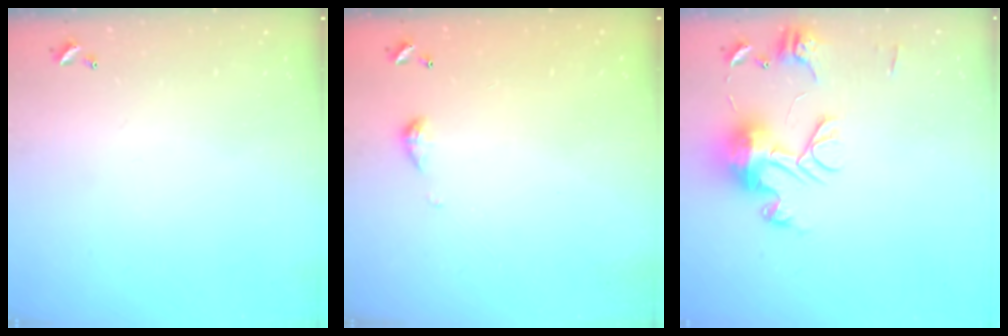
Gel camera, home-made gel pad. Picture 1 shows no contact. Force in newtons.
{"total": 4.0, "press": 4.0, "slide": 0.6}
{"total": 13.5, "press": 13.5, "slide": 1.0}